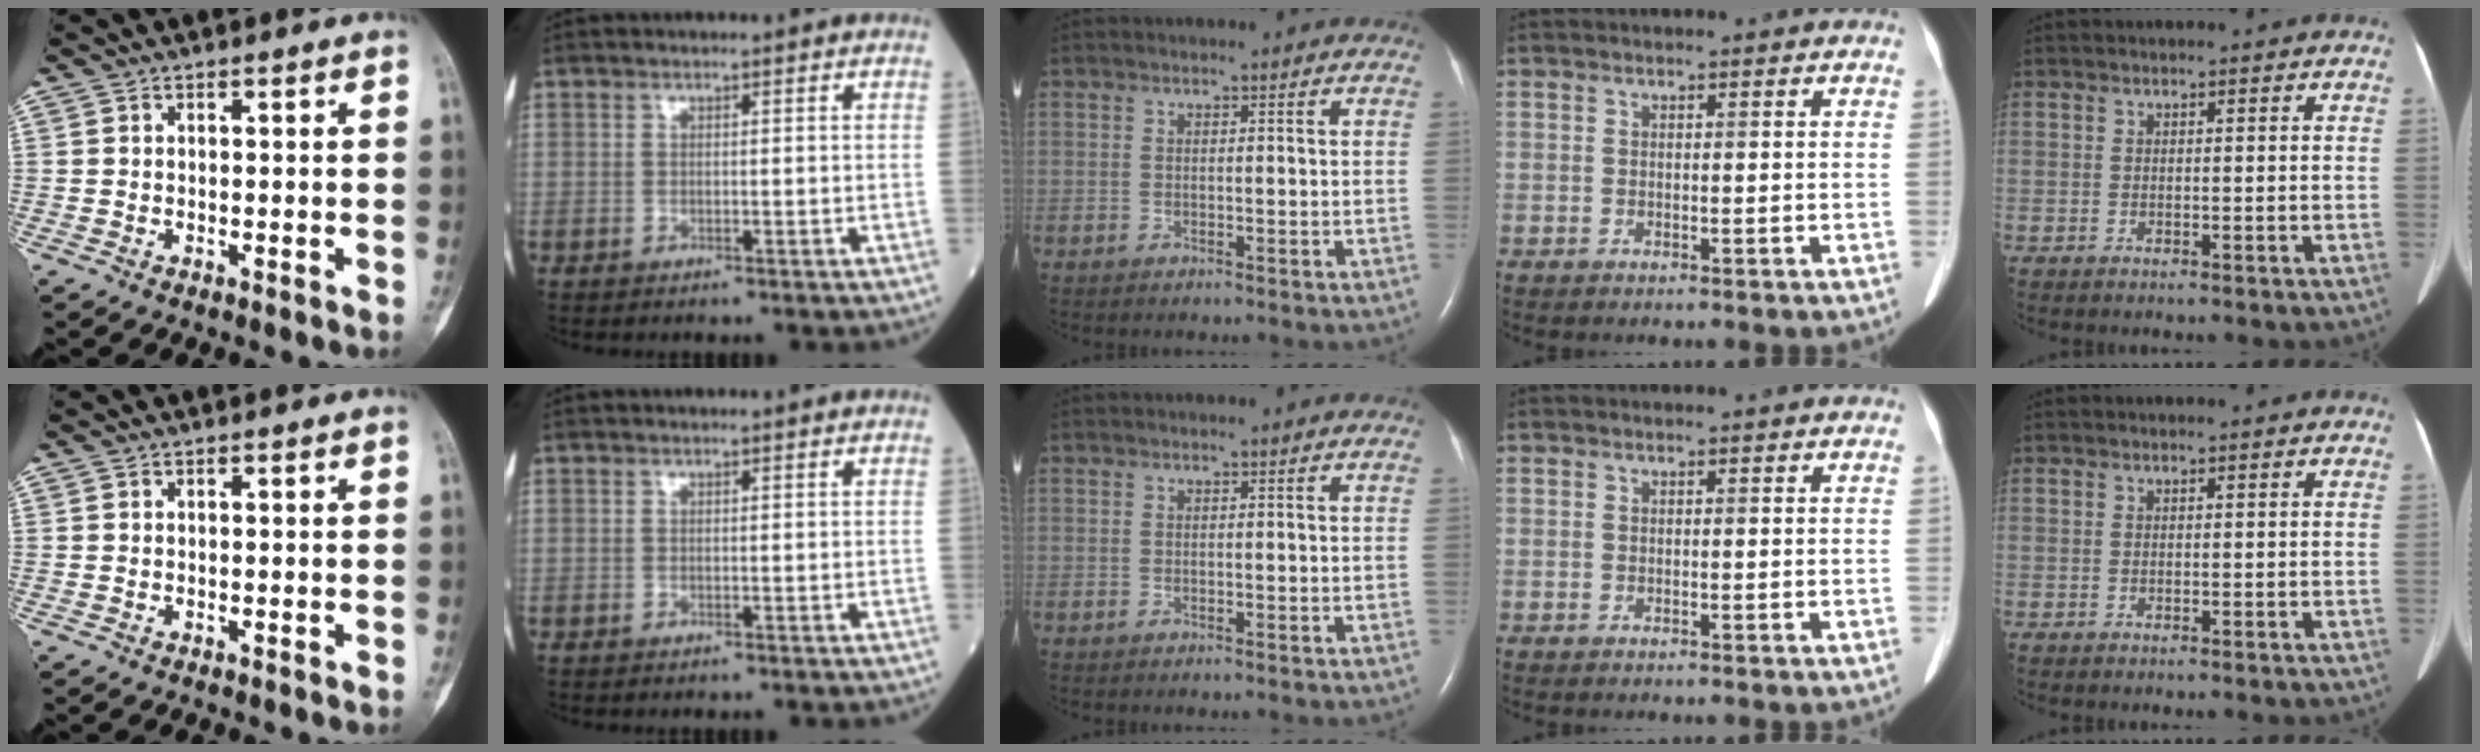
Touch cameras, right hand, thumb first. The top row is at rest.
{}